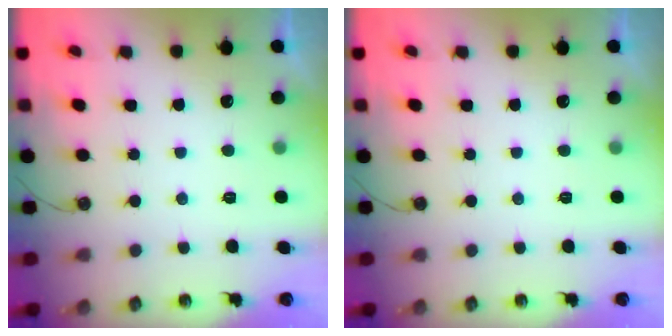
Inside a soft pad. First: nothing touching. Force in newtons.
{"total": 0.0}